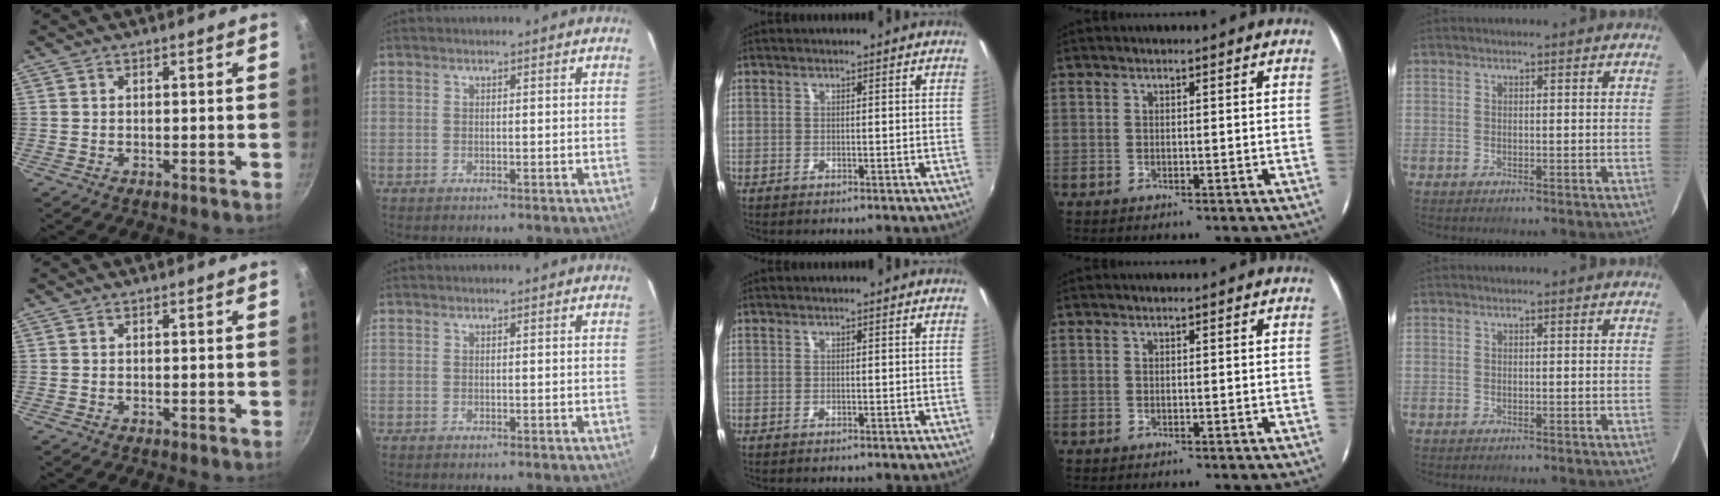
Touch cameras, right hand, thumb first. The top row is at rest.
{}